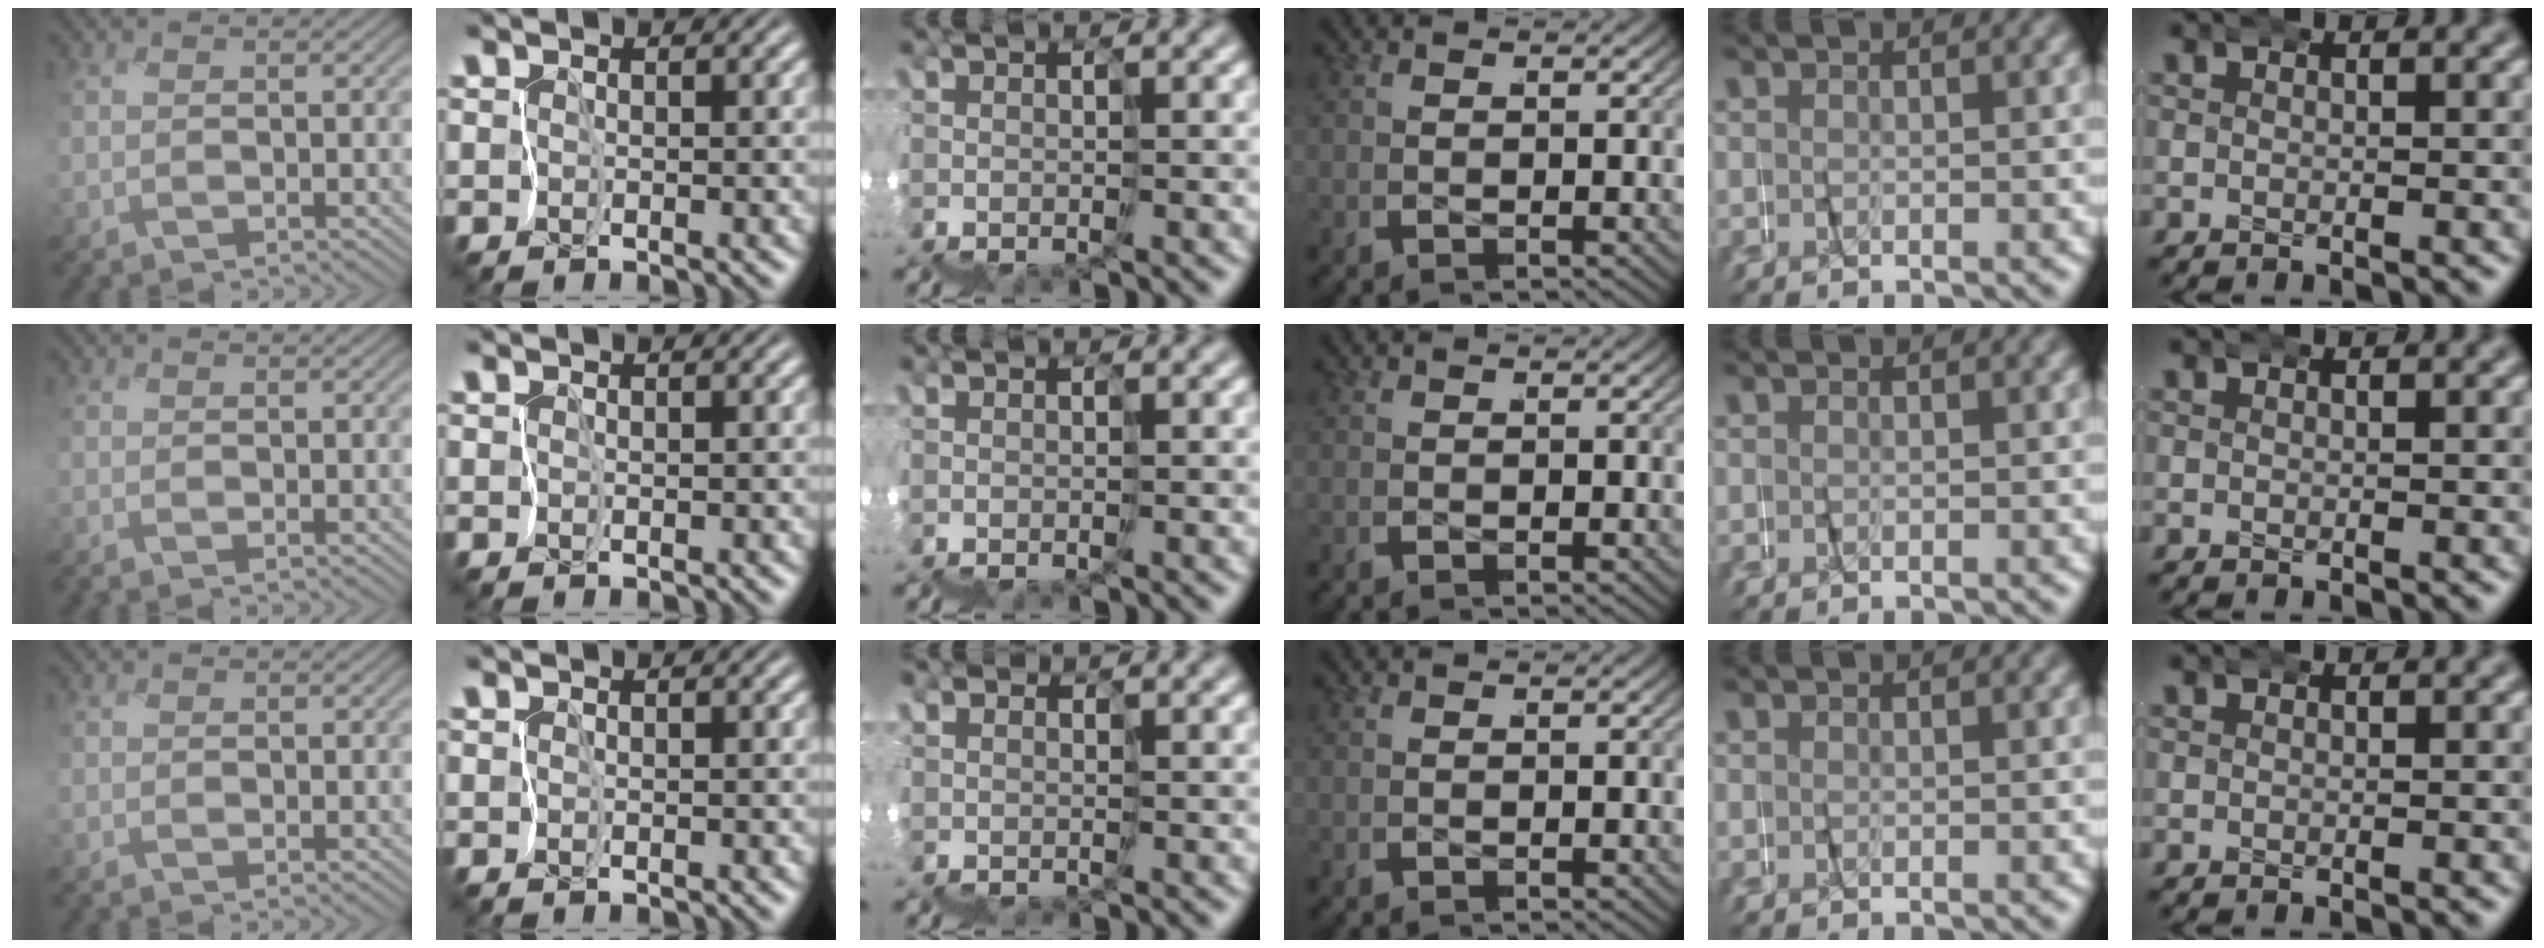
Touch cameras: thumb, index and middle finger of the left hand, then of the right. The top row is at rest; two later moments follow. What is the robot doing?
{"motion": "wrap", "object": "netting"}